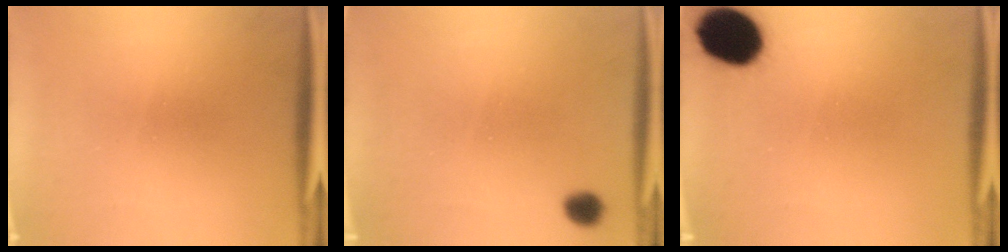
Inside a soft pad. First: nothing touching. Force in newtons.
{"total": 2.2}
{"total": 13.1}